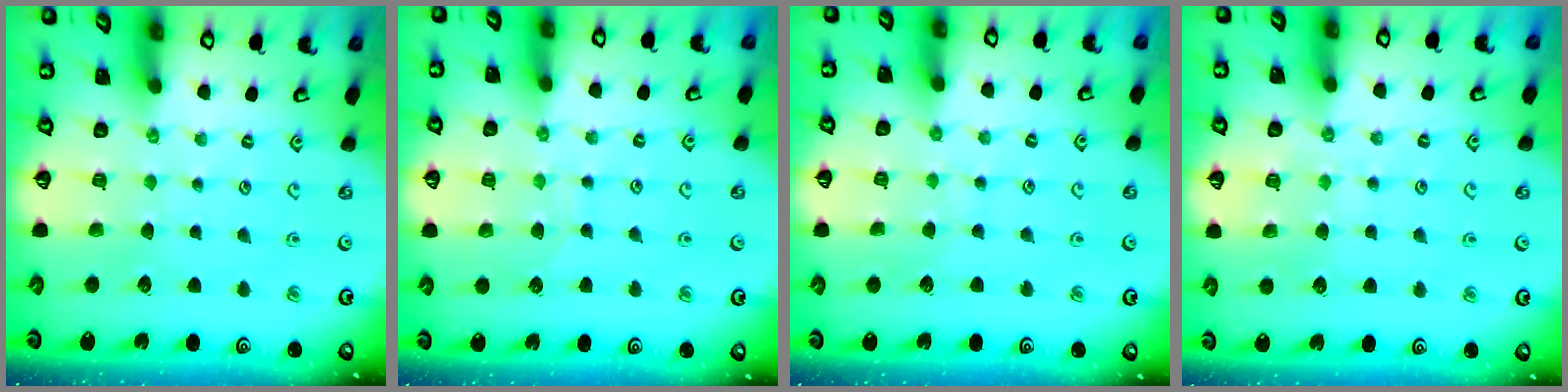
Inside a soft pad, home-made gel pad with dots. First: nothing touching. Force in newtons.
{"total": 6.8, "press": 6.7, "slide": 0.4}
{"total": 4.9, "press": 4.9, "slide": 0.4}
{"total": 7.0, "press": 7.0, "slide": 0.5}